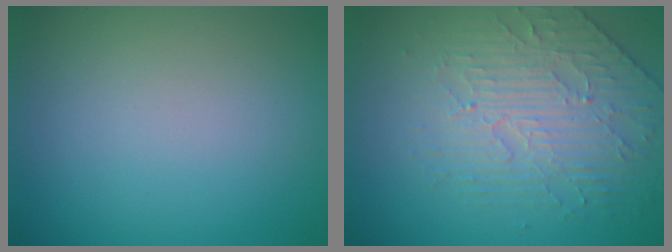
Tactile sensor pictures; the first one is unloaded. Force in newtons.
{"total": 3.9, "press": 3.6, "slide": 1.6}